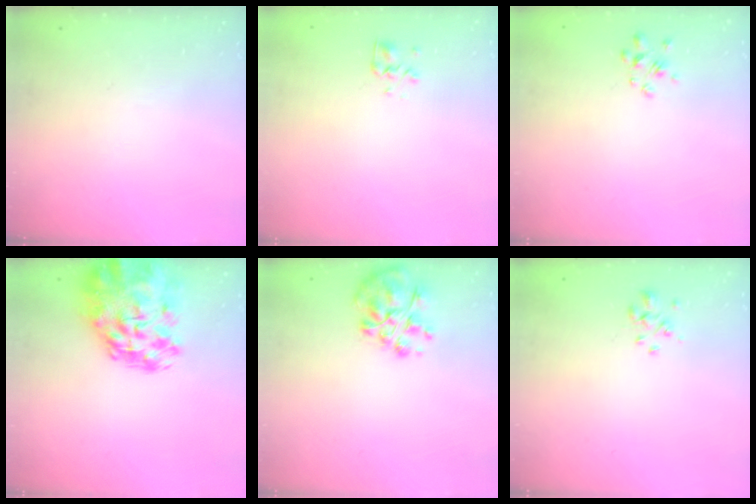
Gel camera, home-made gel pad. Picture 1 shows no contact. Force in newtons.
{"total": 2.7, "press": 2.4, "slide": 1.2}
{"total": 2.7, "press": 2.4, "slide": 1.2}
{"total": 15.8, "press": 15.0, "slide": 5.0}
{"total": 9.3, "press": 9.2, "slide": 1.3}
{"total": 1.3, "press": 1.1, "slide": 0.6}